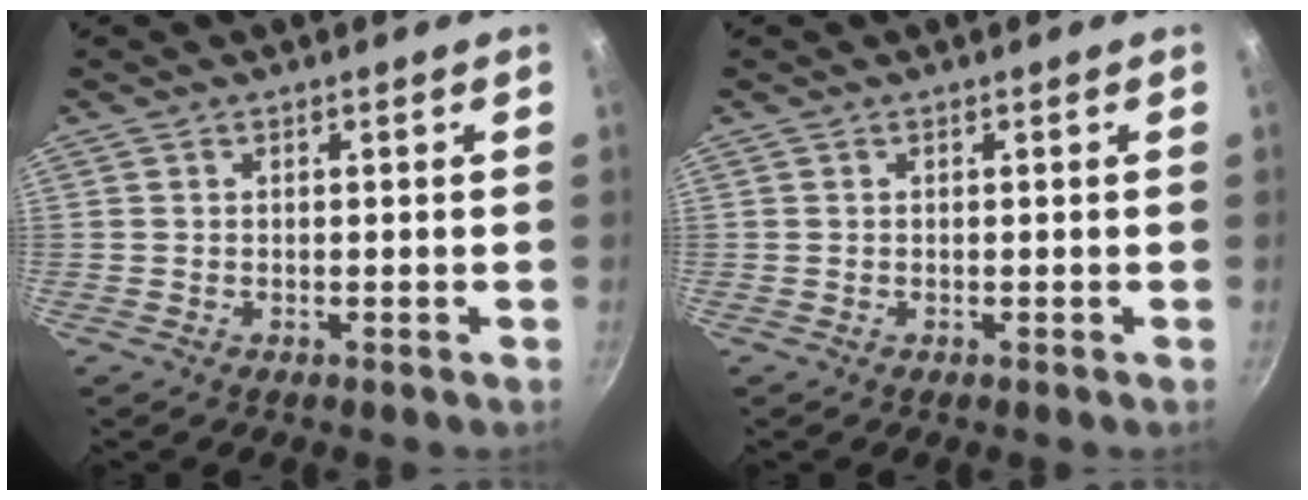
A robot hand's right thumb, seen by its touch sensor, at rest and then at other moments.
{"total": 0.0}